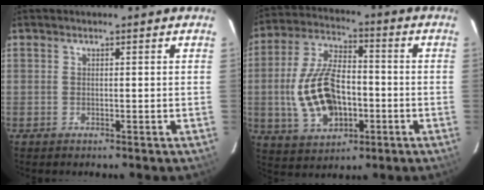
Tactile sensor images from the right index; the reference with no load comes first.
{"total": 16.1, "force": [-2.9, 9.3, 12.8], "torque": [-0.271, 0.010, -0.038]}